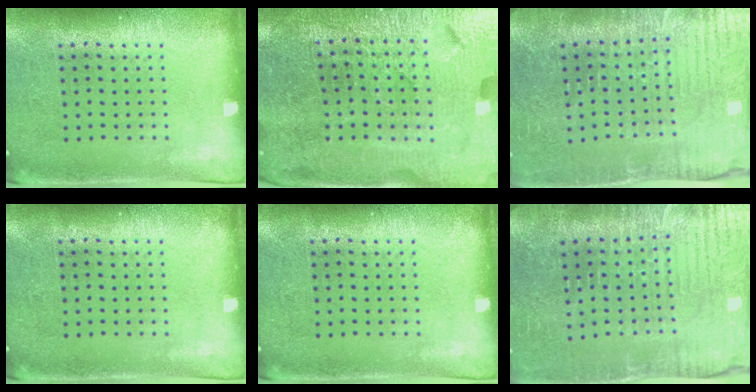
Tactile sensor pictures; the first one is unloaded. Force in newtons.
{"total": 4.4, "press": 4.2, "slide": 1.1}
{"total": 4.1, "press": 4.1, "slide": 0.6}
{"total": 0.0}
{"total": 0.0}
{"total": 4.0, "press": 3.9, "slide": 1.0}